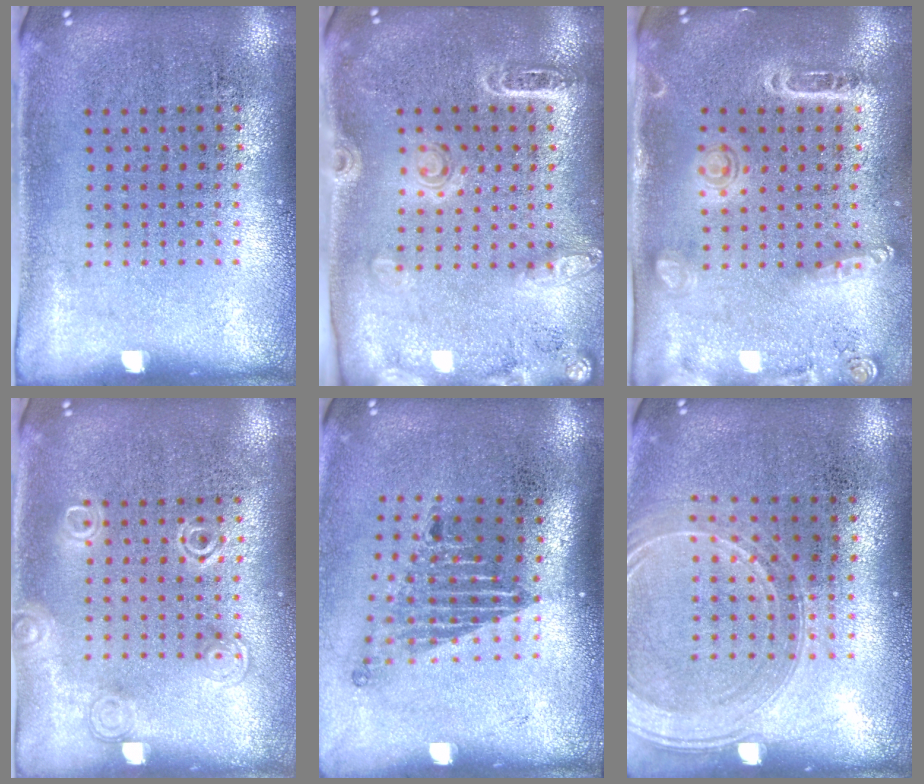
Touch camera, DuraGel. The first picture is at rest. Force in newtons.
{"total": 1.8, "press": 1.7, "slide": 0.4}
{"total": 1.5, "press": 1.5, "slide": 0.5}
{"total": 1.7, "press": 1.7, "slide": 0.3}
{"total": 1.7, "press": 1.2, "slide": 1.2}
{"total": 1.6, "press": 1.6, "slide": 0.3}